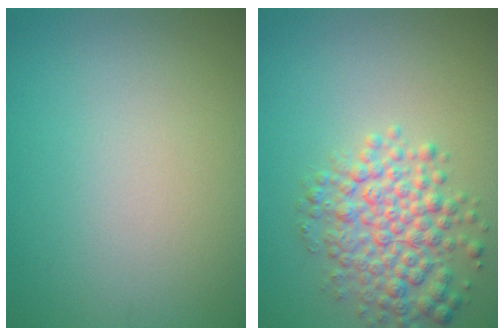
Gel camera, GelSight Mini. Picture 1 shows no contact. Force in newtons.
{"total": 4.9, "press": 4.9, "slide": 0.1}